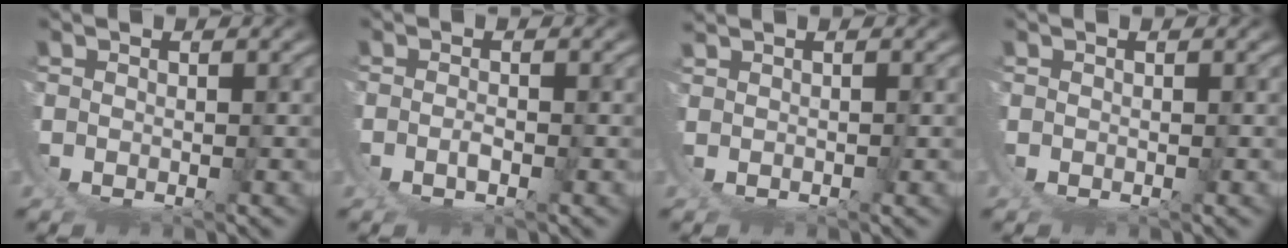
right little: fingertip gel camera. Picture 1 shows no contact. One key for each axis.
{"total": 1.4, "fx": 0.3, "fy": 0.5, "fz": 1.3, "tx": -0.023, "ty": -0.001, "tz": 0.006}
{"total": 0.8, "fx": 0.1, "fy": -0.4, "fz": -0.6, "tx": 0.018, "ty": 0.004, "tz": 0.003}
{"total": 0.0}